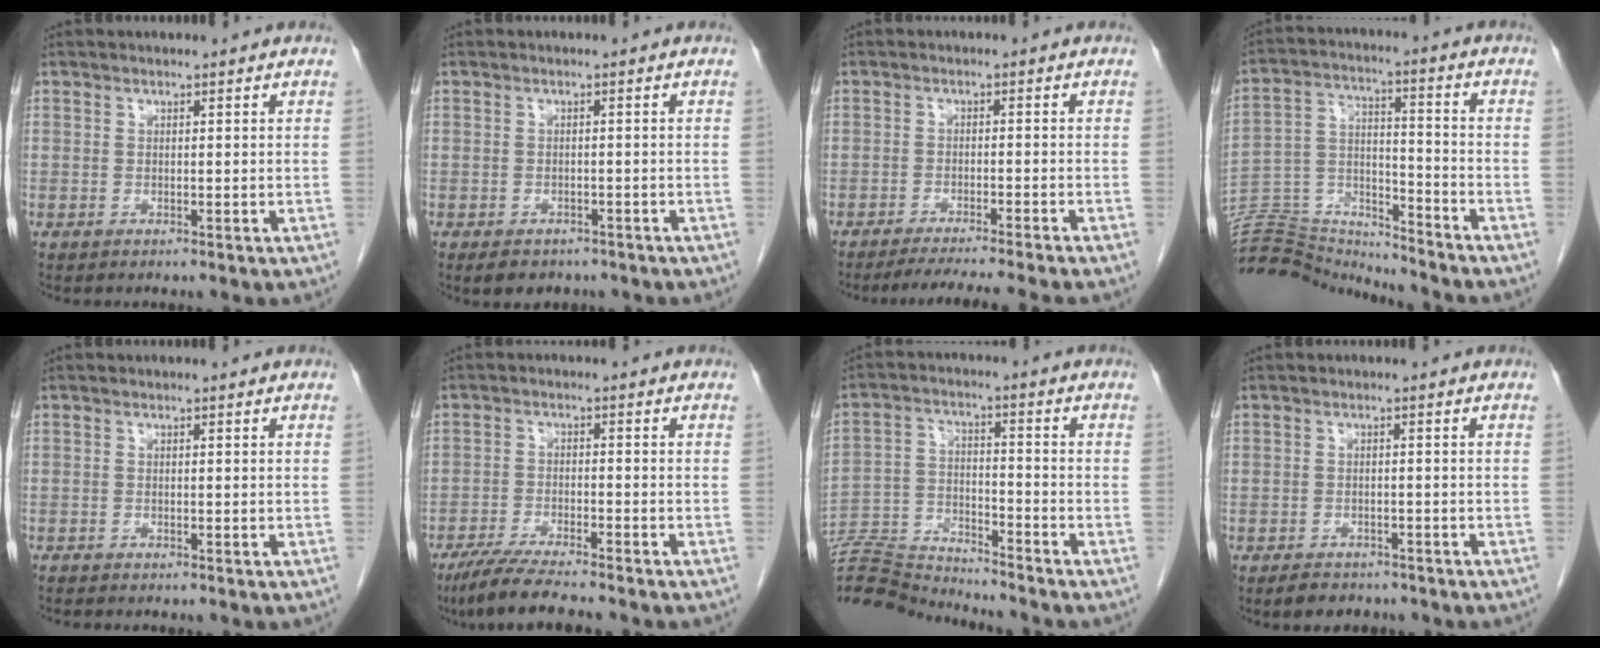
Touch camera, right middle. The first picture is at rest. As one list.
[{"total": 4.6, "force": [-3.5, 2.5, 1.5], "torque": [-0.018, 0.001, -0.042]}, {"total": 9.4, "force": [-8.3, -1.5, 4.1], "torque": [-0.037, -0.020, -0.124]}, {"total": 15.9, "force": [-15.8, 0.9, 1.4], "torque": [-0.029, 0.036, -0.273]}, {"total": 1.3, "force": [-1.2, 0.1, 0.5], "torque": [-0.012, -0.004, -0.017]}, {"total": 8.2, "force": [-7.0, 0.1, 4.3], "torque": [-0.074, -0.025, -0.120]}, {"total": 11.9, "force": [-11.8, -1.1, 0.5], "torque": [-0.013, 0.015, -0.222]}, {"total": 4.1, "force": [-3.4, 2.0, 1.2], "torque": [-0.025, 0.000, -0.045]}]